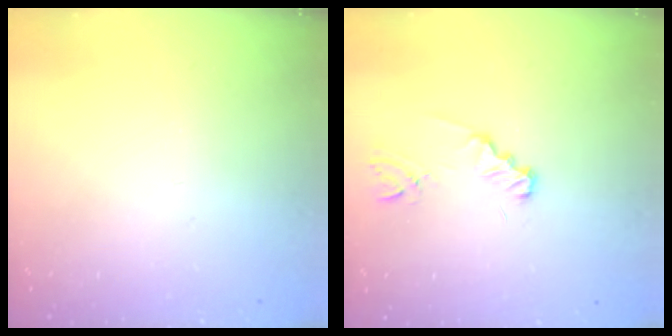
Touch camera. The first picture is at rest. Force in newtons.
{"total": 1.9, "press": 1.9, "slide": 0.2}